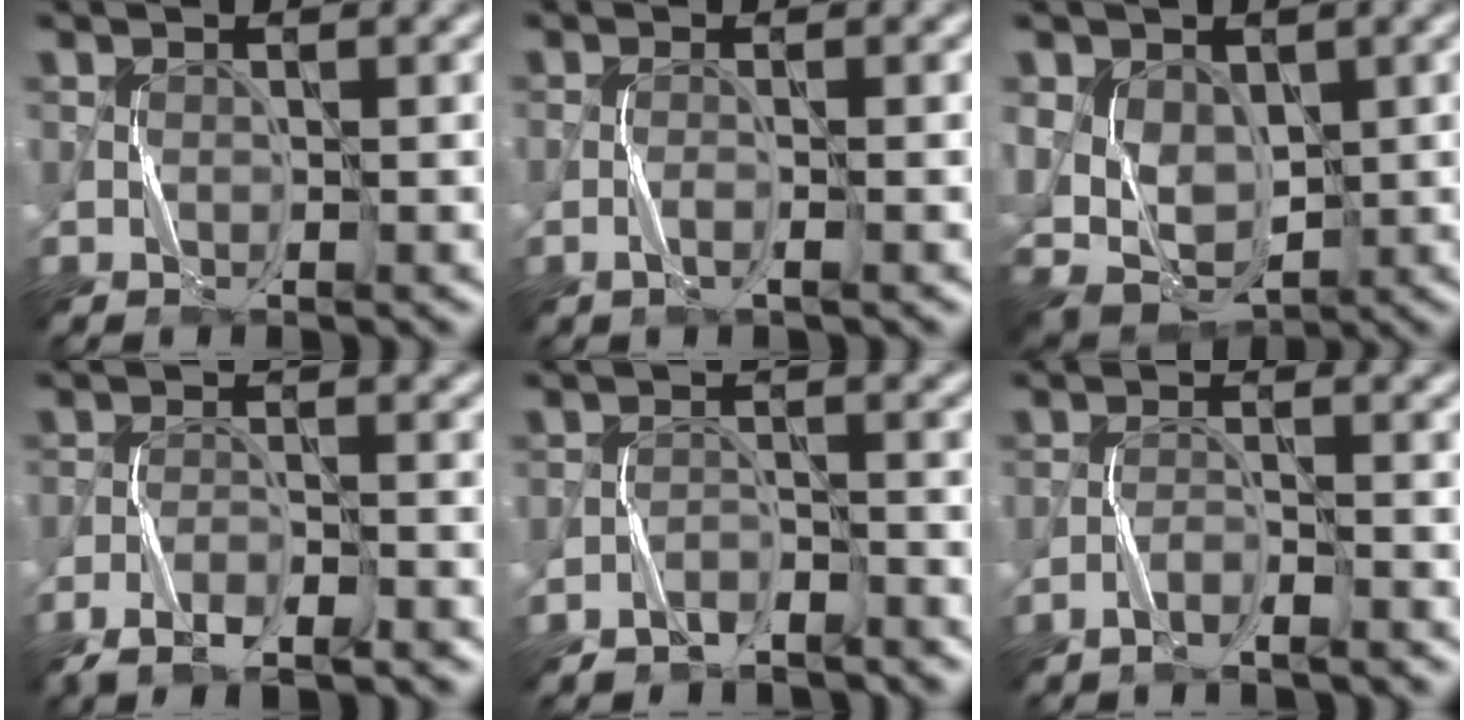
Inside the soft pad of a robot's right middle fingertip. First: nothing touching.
{"total": 1.0, "force": [-0.5, -0.2, 0.9], "torque": [-0.021, 0.002, -0.009]}
{"total": 5.6, "force": [1.2, 4.4, 3.2], "torque": [-0.072, -0.010, 0.034]}
{"total": 5.7, "force": [-4.4, 1.8, 3.1], "torque": [-0.055, -0.008, -0.073]}
{"total": 2.5, "force": [-2.4, 0.7, 0.3], "torque": [-0.006, 0.004, -0.046]}
{"total": 1.9, "force": [-1.7, 0.0, 0.9], "torque": [-0.019, 0.007, -0.030]}